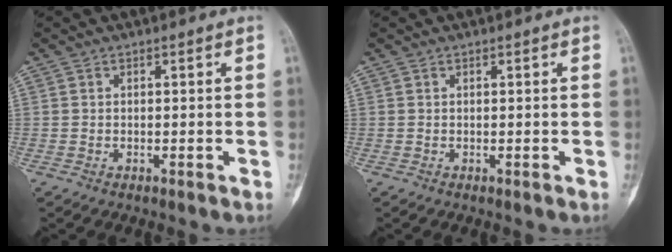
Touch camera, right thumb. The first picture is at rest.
{"total": 0.0}